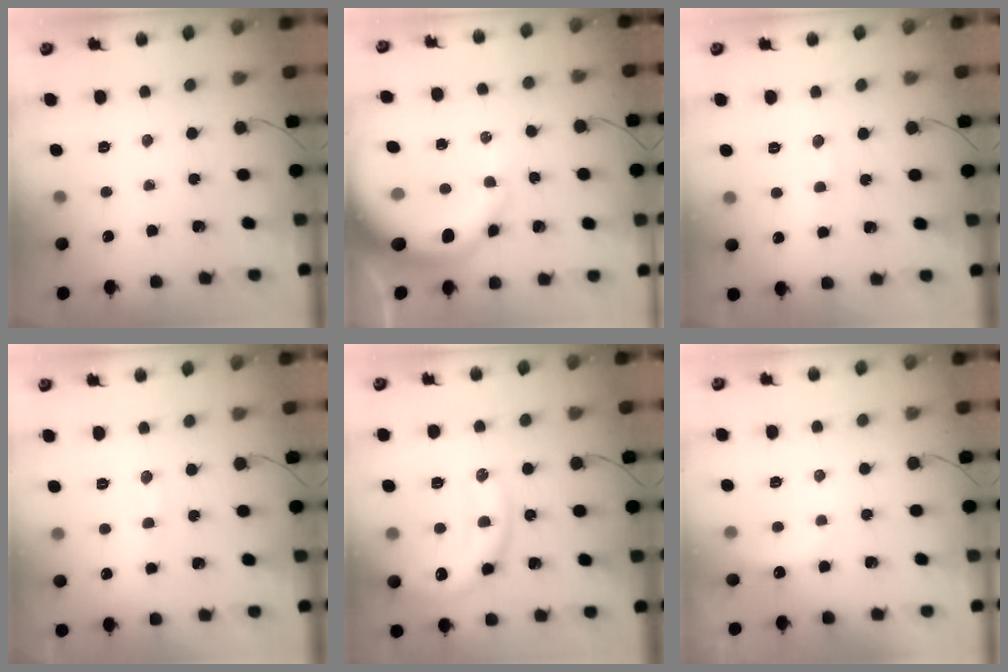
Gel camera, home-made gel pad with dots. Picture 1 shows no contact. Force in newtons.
{"total": 12.8, "press": 12.3, "slide": 3.4}
{"total": 7.1, "press": 6.9, "slide": 1.5}
{"total": 8.3, "press": 8.2, "slide": 1.4}
{"total": 16.7, "press": 16.6, "slide": 1.9}
{"total": 5.0, "press": 4.8, "slide": 1.1}